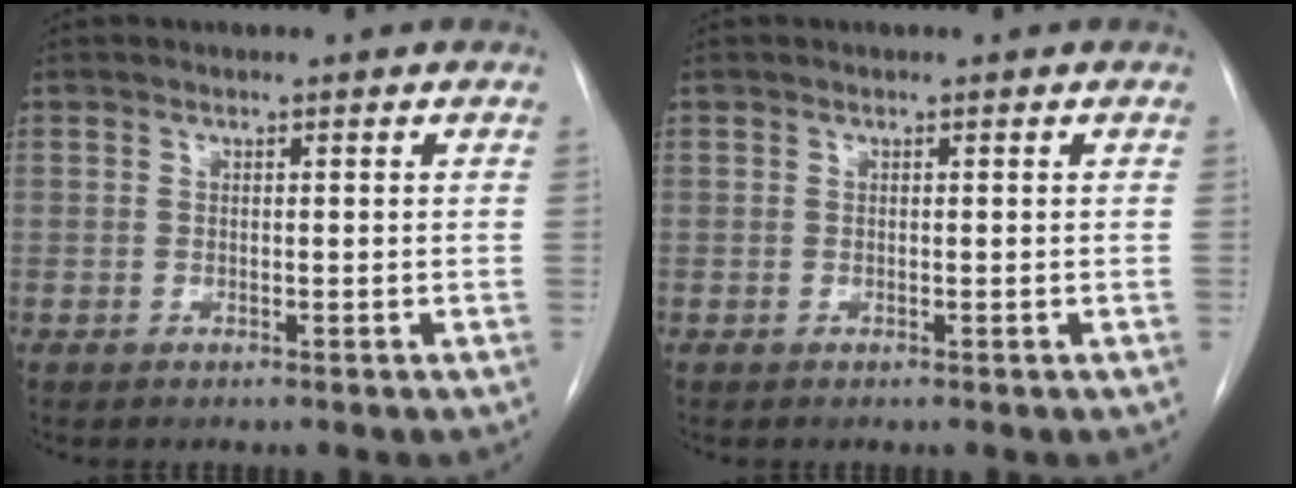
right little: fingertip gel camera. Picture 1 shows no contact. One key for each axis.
{"total": 0.0}